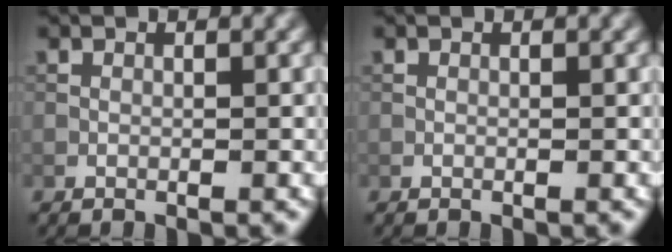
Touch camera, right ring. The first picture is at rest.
{"total": 0.0}